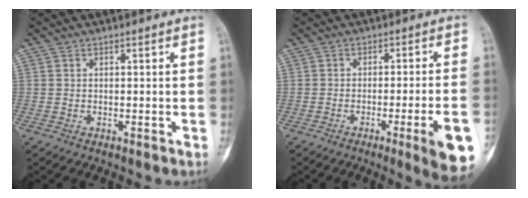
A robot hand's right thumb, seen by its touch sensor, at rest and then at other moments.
{"total": 14.9, "force": [-5.8, 1.1, 13.7], "torque": [-0.156, 0.005, -0.074]}